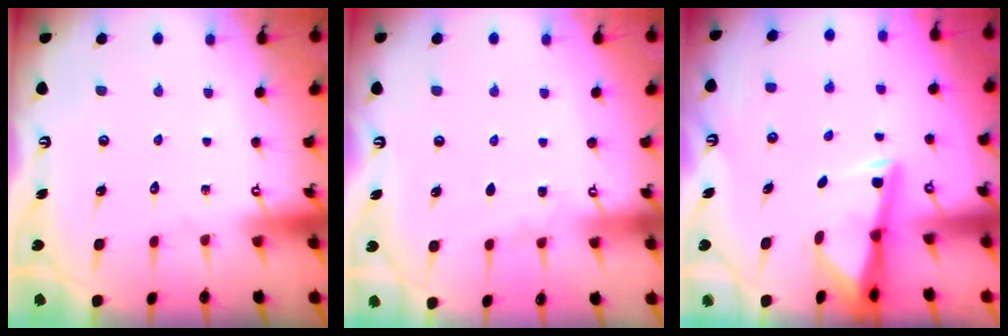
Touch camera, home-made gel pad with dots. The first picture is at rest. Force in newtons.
{"total": 3.2, "press": 3.1, "slide": 0.3}
{"total": 2.9, "press": 2.9, "slide": 0.6}